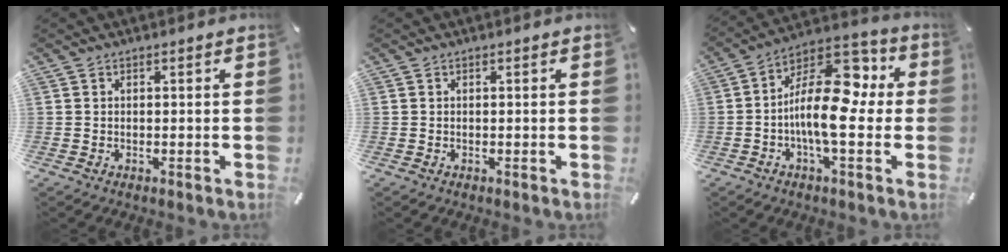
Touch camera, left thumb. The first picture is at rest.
{"total": 0.0}
{"total": 17.4, "force": [-0.2, 9.1, 14.9], "torque": [-0.247, -0.009, 0.002]}